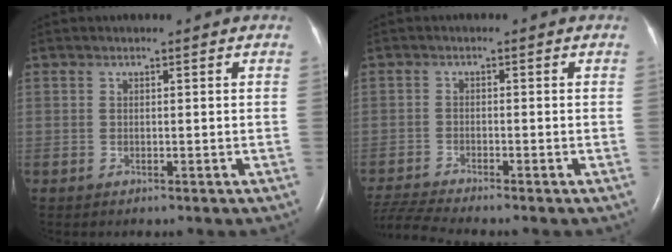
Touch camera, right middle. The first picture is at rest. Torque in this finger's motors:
{"motor_torque": [0.22, -0.28, 0.00, 0.02]}